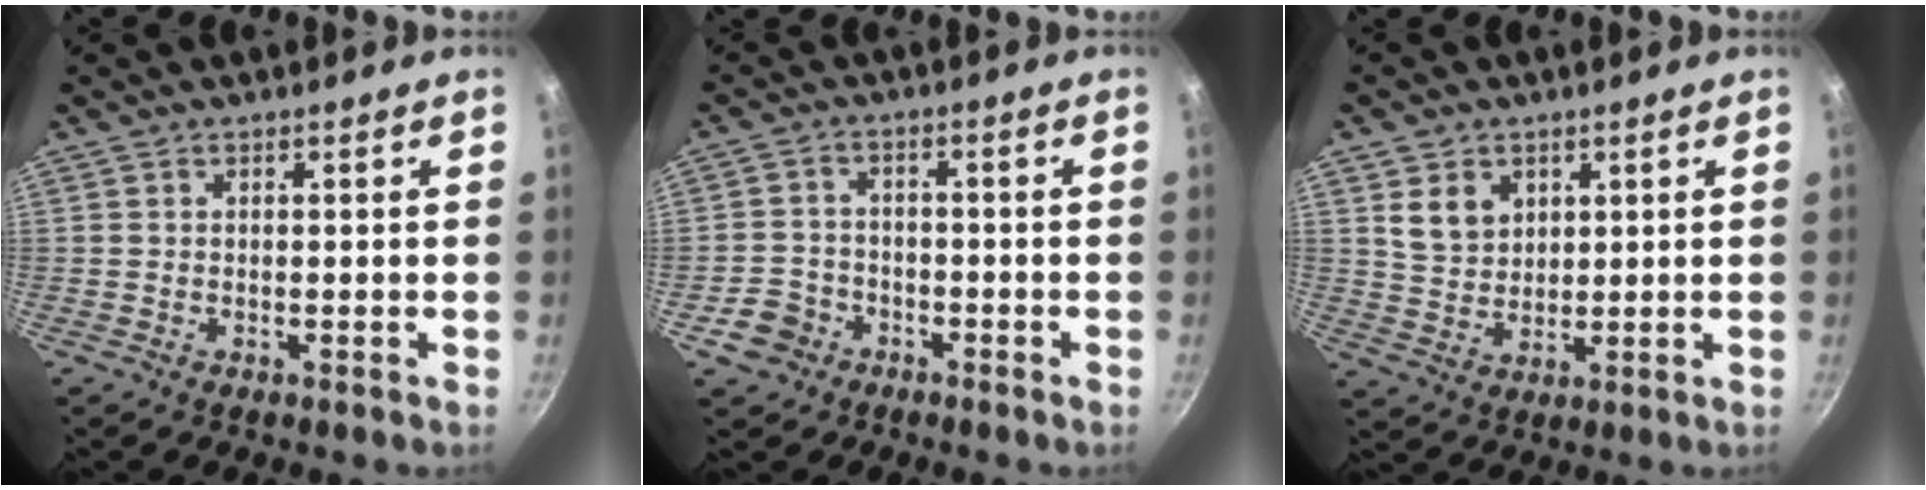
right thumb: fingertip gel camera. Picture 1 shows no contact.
{"total": 5.3, "force": [-2.9, 4.2, 1.4], "torque": [-0.013, 0.032, -0.049]}
{"total": 6.5, "force": [2.6, 5.2, 3.1], "torque": [-0.035, -0.013, 0.057]}